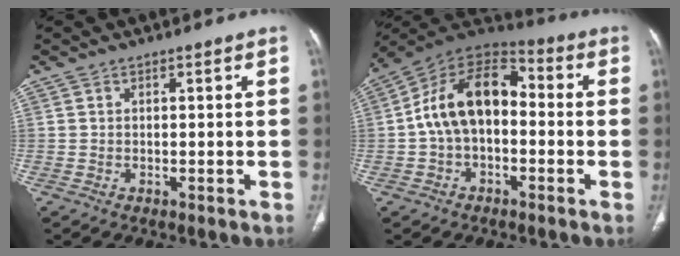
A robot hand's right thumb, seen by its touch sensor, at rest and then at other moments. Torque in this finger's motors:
{"motor_torque": [0.25, 0.27, 0.79, 0.04, 0.31]}